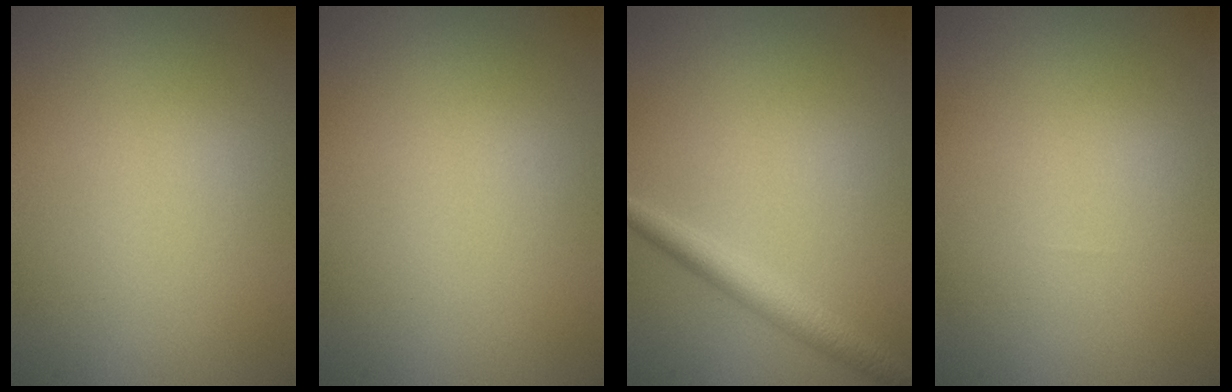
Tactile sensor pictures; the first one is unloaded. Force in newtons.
{"total": 0.0}
{"total": 2.3, "press": 2.3, "slide": 0.1}
{"total": 0.0}